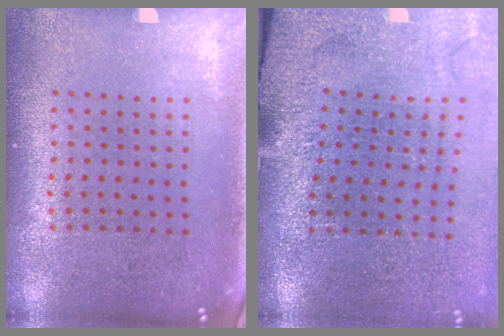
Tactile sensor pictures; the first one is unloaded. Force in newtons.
{"total": 3.1, "press": 2.9, "slide": 1.3}